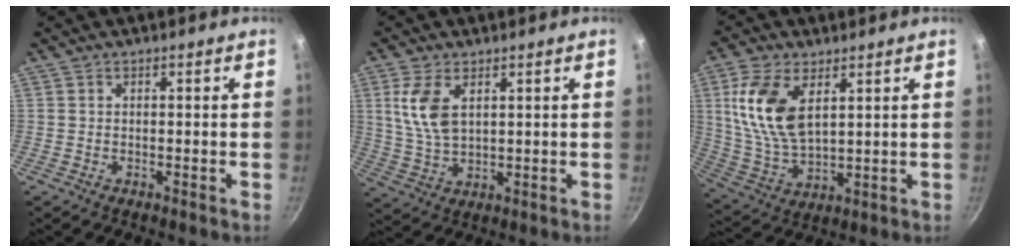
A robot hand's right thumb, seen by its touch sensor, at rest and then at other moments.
{"total": 8.4, "force": [2.9, 4.6, 6.4], "torque": [-0.123, -0.017, 0.063]}
{"total": 13.9, "force": [4.6, 7.4, 10.7], "torque": [-0.208, -0.019, 0.101]}